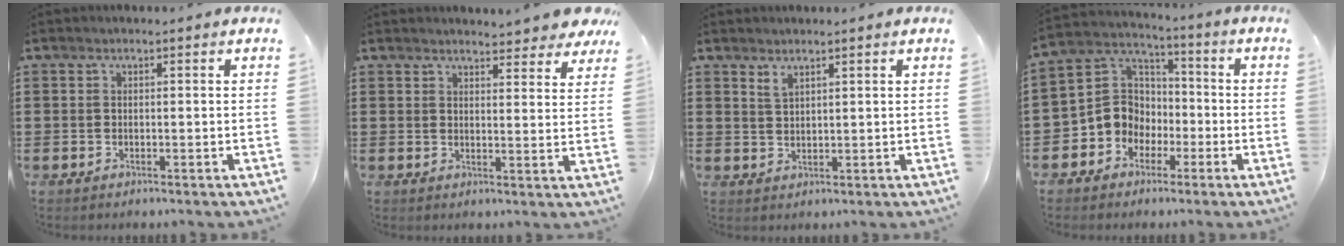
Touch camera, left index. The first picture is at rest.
{"total": 4.4, "force": [4.2, 0.3, 1.1], "torque": [-0.028, -0.014, 0.077]}
{"total": 1.8, "force": [1.4, 0.6, 1.0], "torque": [-0.023, 0.002, 0.027]}
{"total": 7.6, "force": [-2.0, 7.0, 2.0], "torque": [-0.084, 0.004, -0.045]}